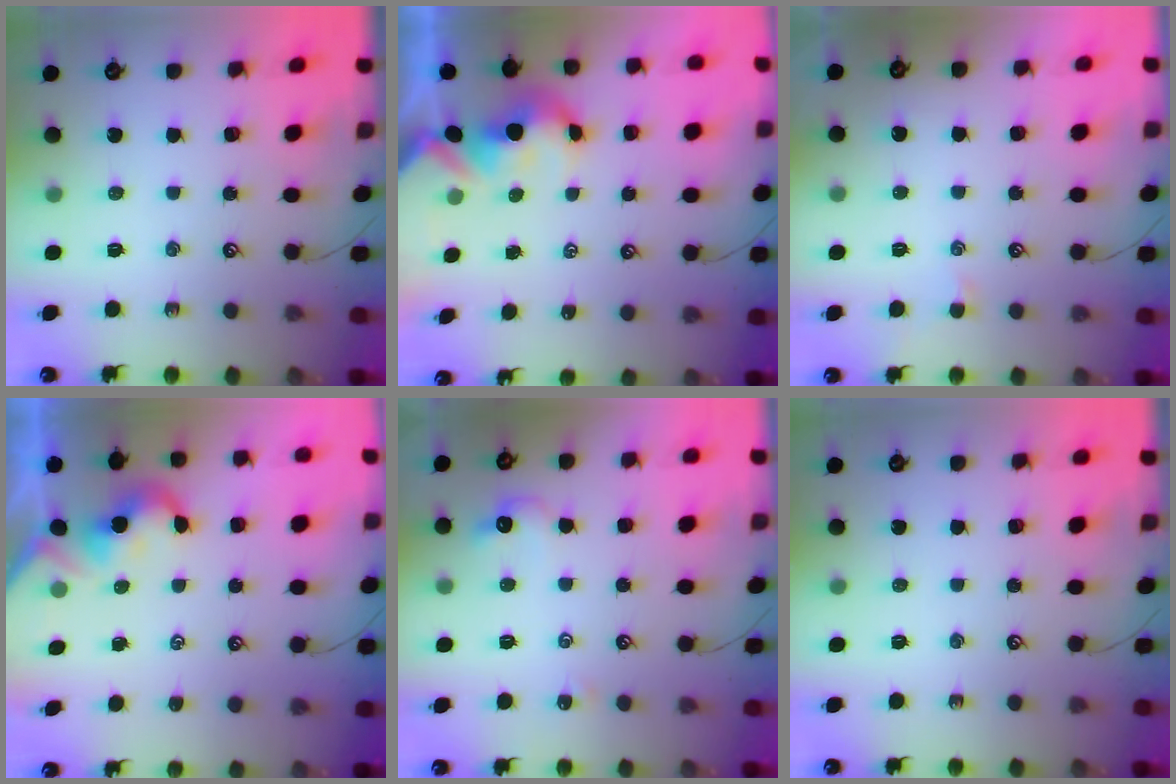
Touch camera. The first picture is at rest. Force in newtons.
{"total": 6.0, "press": 6.0, "slide": 0.7}
{"total": 0.0}
{"total": 2.0, "press": 1.9, "slide": 0.5}
{"total": 3.1, "press": 3.1, "slide": 0.7}
{"total": 0.0}